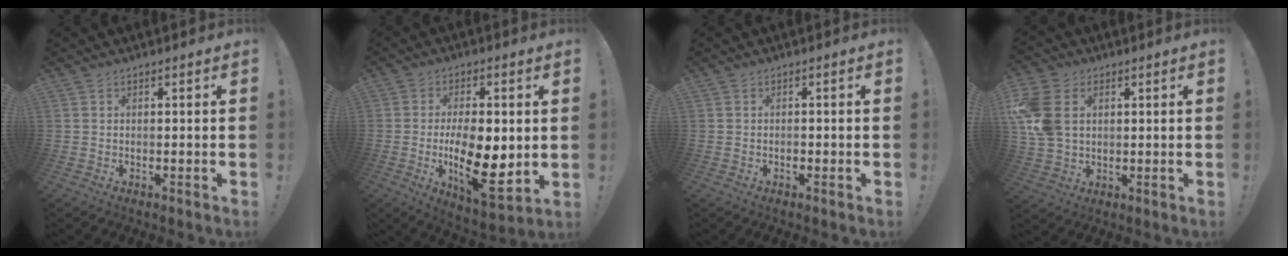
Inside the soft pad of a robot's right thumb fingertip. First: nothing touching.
{"total": 17.2, "force": [-2.0, 7.8, 15.2], "torque": [-0.252, -0.012, -0.028]}
{"total": 0.9, "force": [-0.7, 0.4, 0.4], "torque": [-0.007, 0.001, -0.011]}
{"total": 12.5, "force": [3.2, 9.0, 8.0], "torque": [-0.161, -0.005, 0.062]}